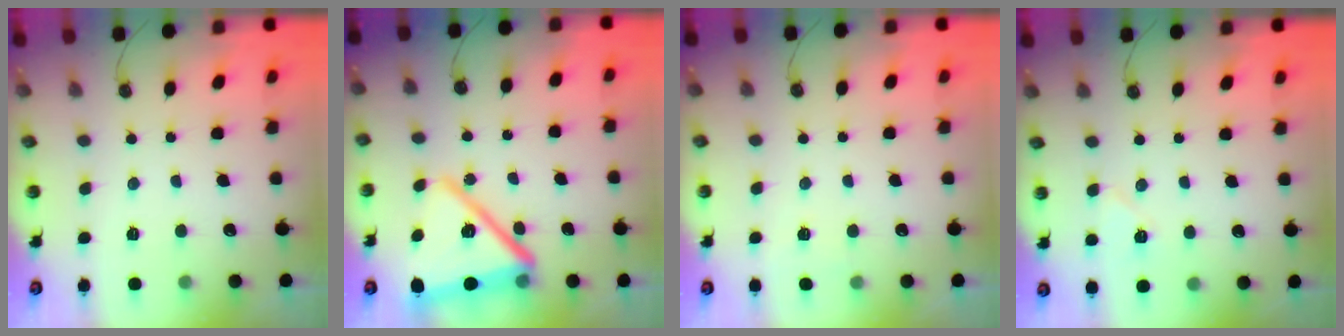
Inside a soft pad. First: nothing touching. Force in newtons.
{"total": 19.7, "press": 19.5, "slide": 3.0}
{"total": 2.8, "press": 2.3, "slide": 1.5}
{"total": 5.4, "press": 5.4, "slide": 0.4}